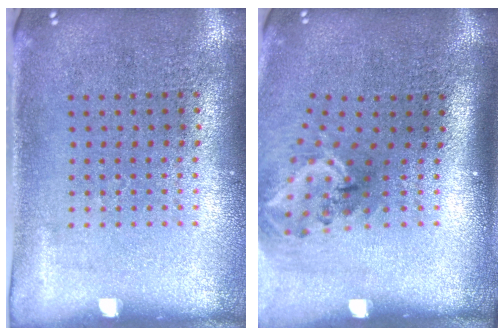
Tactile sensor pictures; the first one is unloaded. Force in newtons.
{"total": 2.0, "press": 1.3, "slide": 1.5}